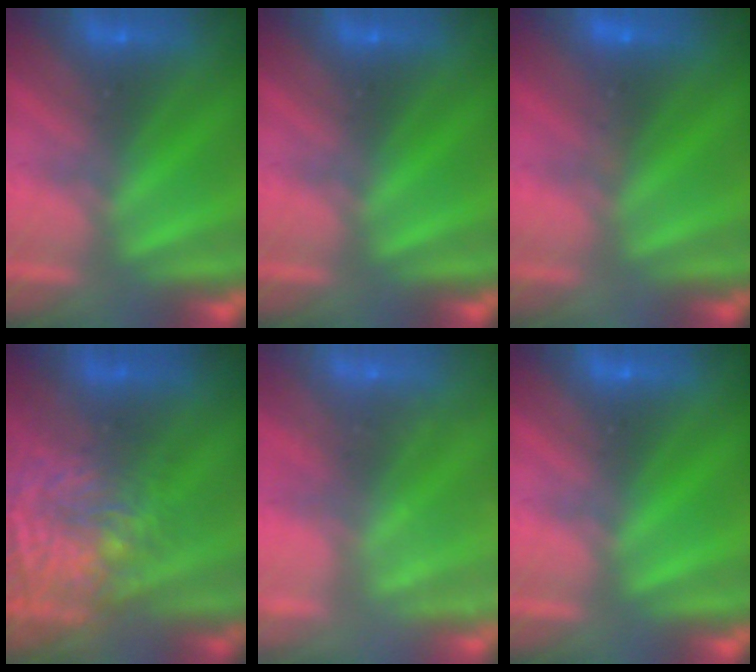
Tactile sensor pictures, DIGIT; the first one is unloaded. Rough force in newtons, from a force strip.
{"total": 0.0}
{"total": 3.0}
{"total": 7.6}
{"total": 2.3}
{"total": 0.0}